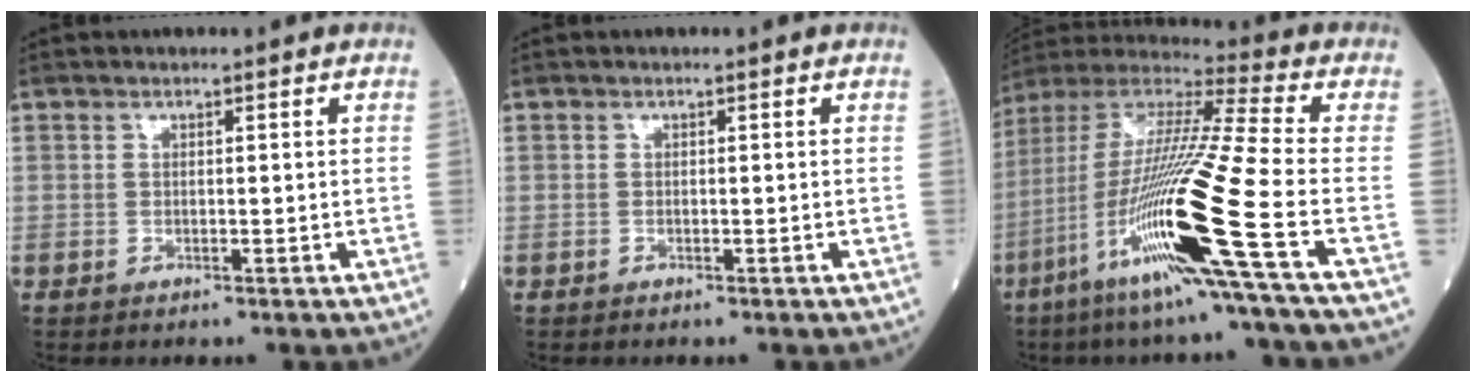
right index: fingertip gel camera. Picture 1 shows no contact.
{"total": 0.0}
{"total": 22.6, "force": [-8.5, -1.4, 20.9], "torque": [-0.427, -0.039, -0.171]}